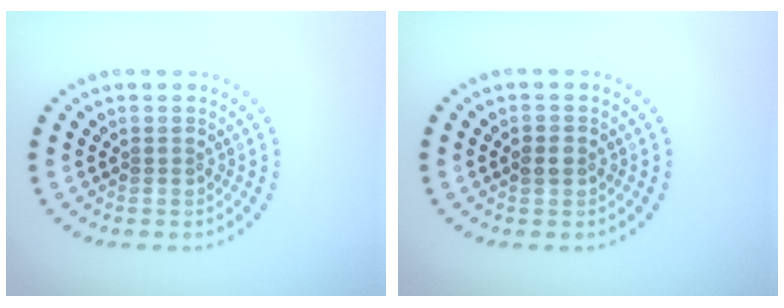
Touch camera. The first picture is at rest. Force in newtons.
{"total": 1.4, "press": 1.4, "slide": 0.1}